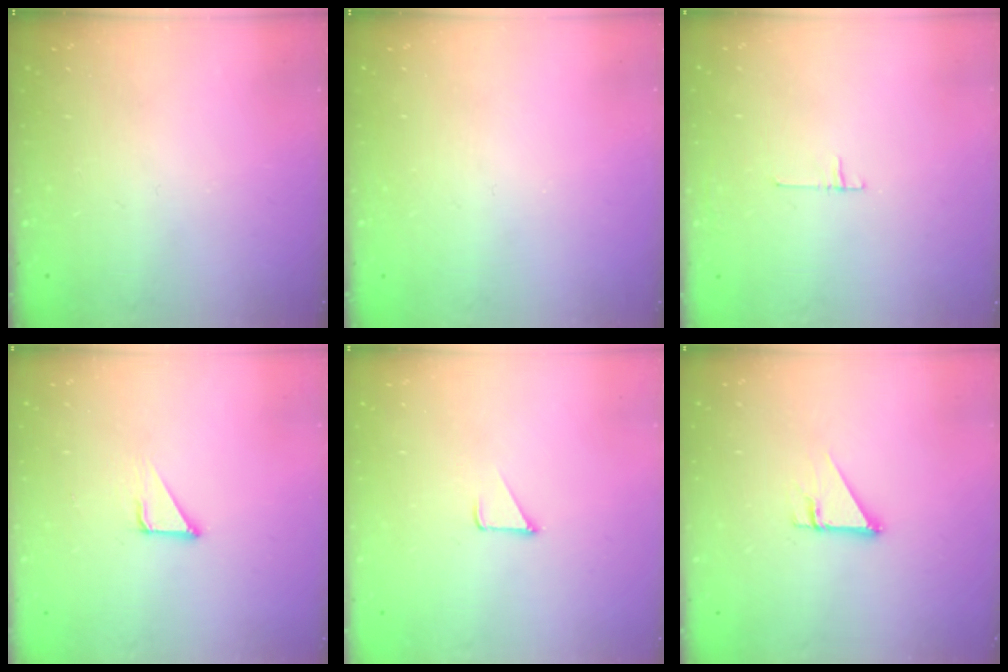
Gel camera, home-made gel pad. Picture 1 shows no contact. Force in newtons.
{"total": 0.0}
{"total": 4.5, "press": 4.5, "slide": 0.4}
{"total": 2.1, "press": 2.1, "slide": 0.1}
{"total": 2.3, "press": 2.3, "slide": 0.2}
{"total": 2.7, "press": 2.7, "slide": 0.2}